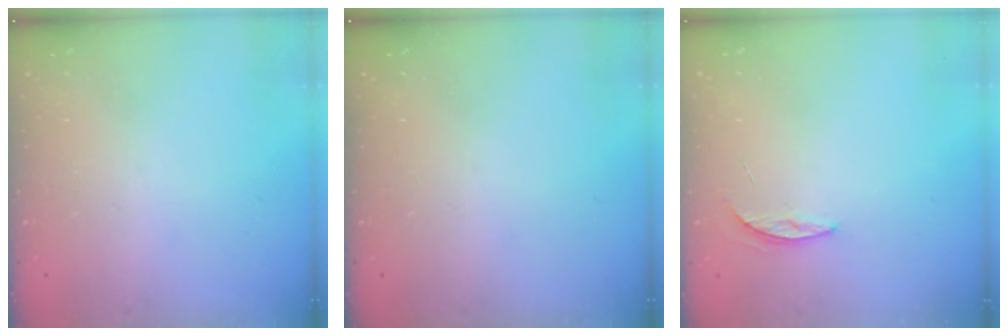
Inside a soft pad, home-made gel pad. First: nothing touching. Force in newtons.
{"total": 0.0}
{"total": 4.5, "press": 4.4, "slide": 0.4}